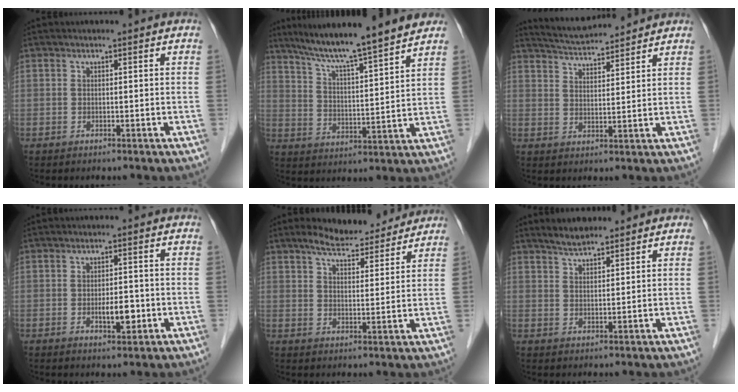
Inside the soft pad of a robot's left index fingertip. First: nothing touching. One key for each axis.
{"total": 14.2, "fx": 12.5, "fy": -0.5, "fz": 6.8, "tx": -0.116, "ty": 0.015, "tz": 0.192}
{"total": 8.2, "fx": 7.9, "fy": 0.6, "fz": 2.0, "tx": -0.048, "ty": 0.024, "tz": 0.135}
{"total": 3.6, "fx": -1.0, "fy": 1.3, "fz": 3.2, "tx": -0.053, "ty": 0.000, "tz": -0.012}
{"total": 9.7, "fx": 8.8, "fy": 2.3, "fz": 3.6, "tx": -0.057, "ty": 0.017, "tz": 0.130}
{"total": 3.9, "fx": 3.5, "fy": 1.0, "fz": 1.3, "tx": -0.030, "ty": 0.011, "tz": 0.064}